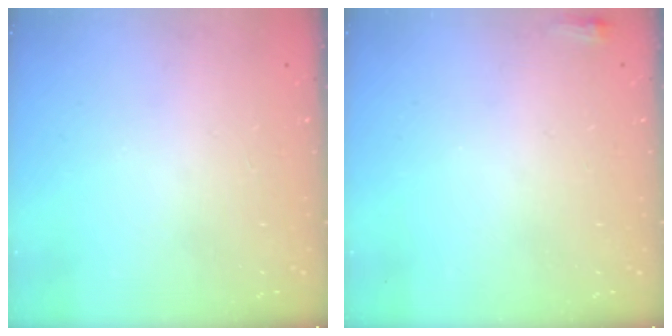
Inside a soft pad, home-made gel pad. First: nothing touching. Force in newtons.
{"total": 2.9, "press": 2.6, "slide": 1.1}